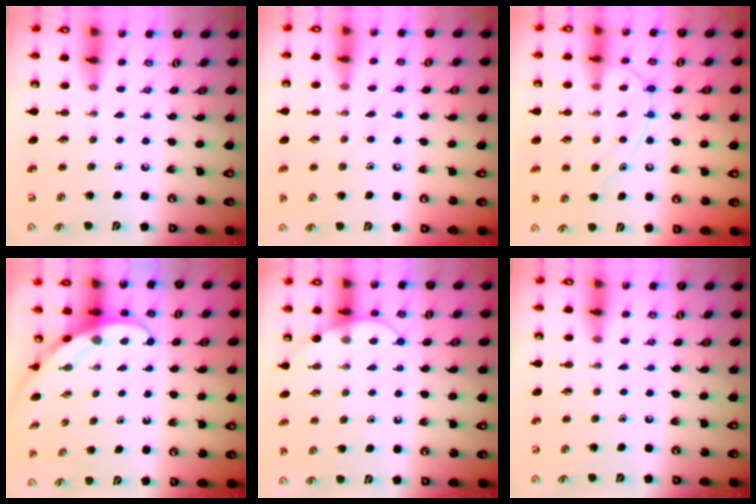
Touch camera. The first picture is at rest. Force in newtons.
{"total": 5.8, "press": 5.8, "slide": 0.4}
{"total": 13.0, "press": 13.0, "slide": 1.2}
{"total": 3.9, "press": 3.8, "slide": 0.3}
{"total": 7.4, "press": 7.4, "slide": 0.5}
{"total": 0.0}